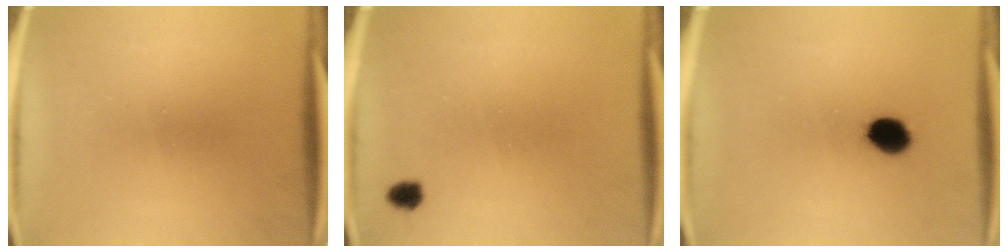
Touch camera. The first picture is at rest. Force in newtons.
{"total": 1.8}
{"total": 6.1}